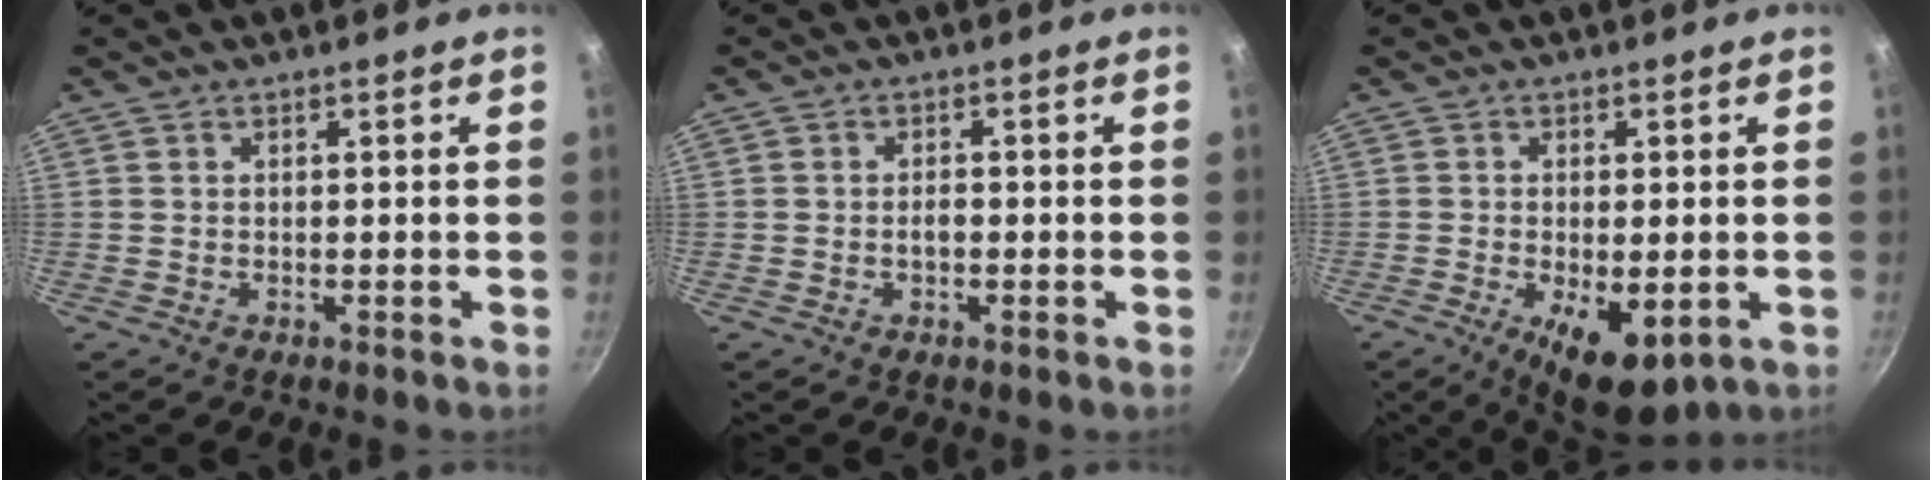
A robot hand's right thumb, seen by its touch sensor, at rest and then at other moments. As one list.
[{"total": 1.5, "force": [-0.5, 0.9, 1.1], "torque": [-0.015, 0.009, -0.008]}, {"total": 9.5, "force": [-2.8, 4.2, 8.1], "torque": [-0.118, -0.003, -0.031]}]